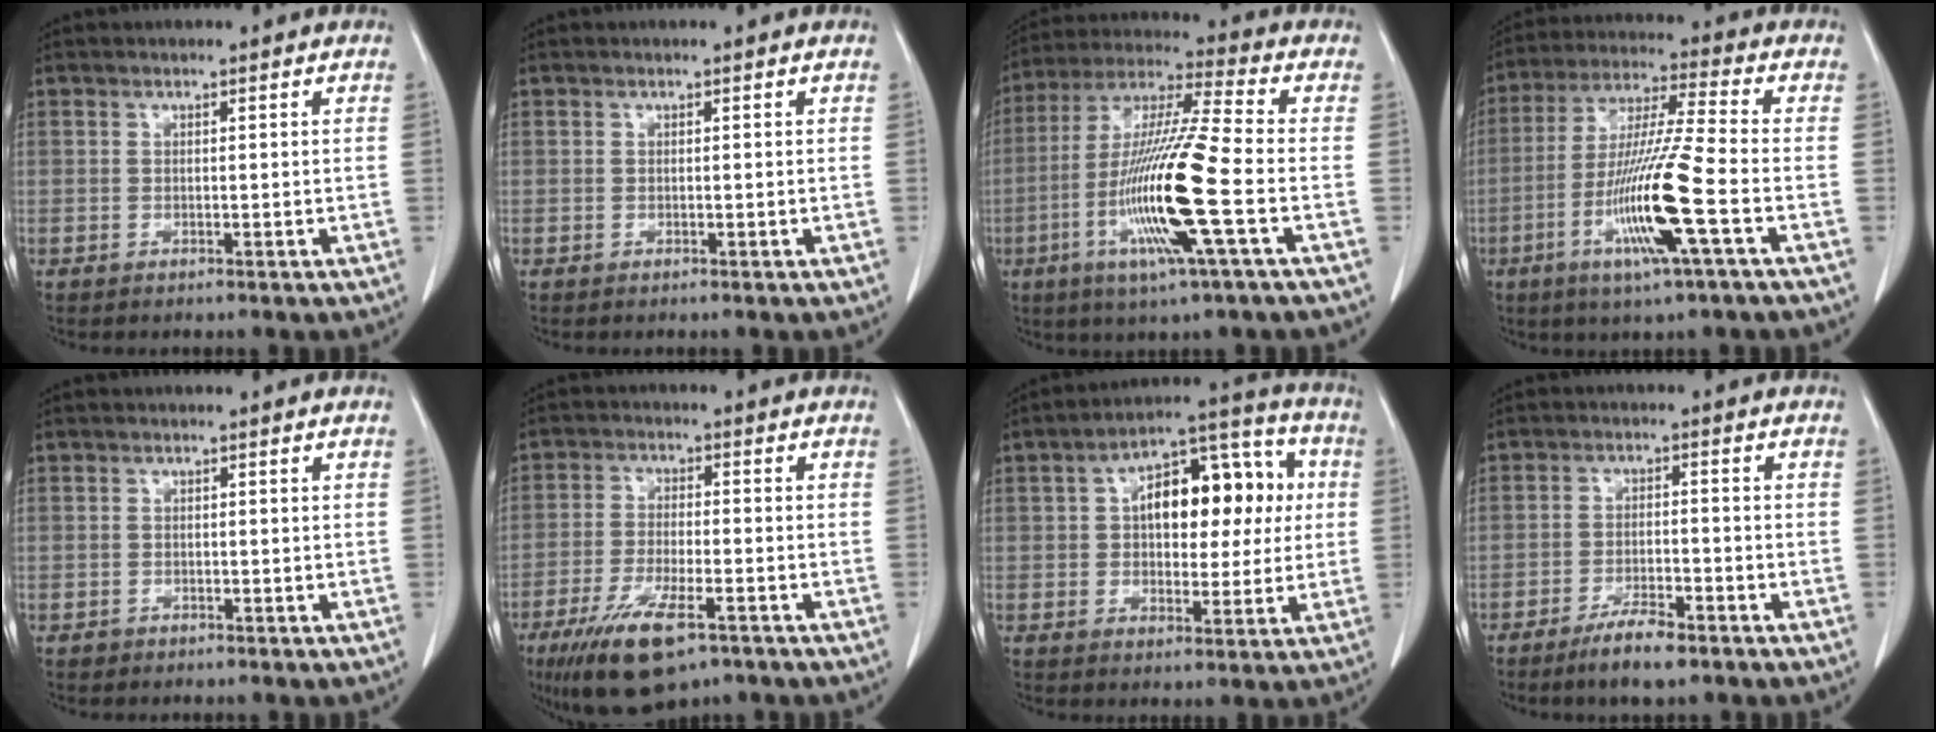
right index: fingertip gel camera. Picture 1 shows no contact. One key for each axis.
{"total": 0.0}
{"total": 17.0, "fx": -4.7, "fy": -0.2, "fz": 16.3, "tx": -0.329, "ty": -0.015, "tz": -0.097}
{"total": 14.3, "fx": -4.9, "fy": -0.6, "fz": 13.5, "tx": -0.271, "ty": -0.017, "tz": -0.097}
{"total": 0.9, "fx": -0.5, "fy": 0.7, "fz": -0.1, "tx": -0.003, "ty": 0.004, "tz": -0.009}
{"total": 11.5, "fx": -7.0, "fy": 3.3, "fz": 8.6, "tx": -0.160, "ty": -0.022, "tz": -0.115}
{"total": 14.9, "fx": 2.3, "fy": 7.4, "fz": 12.8, "tx": -0.186, "ty": 0.049, "tz": 0.036}
{"total": 5.9, "fx": -4.2, "fy": 1.1, "fz": 4.0, "tx": -0.075, "ty": -0.007, "tz": -0.071}